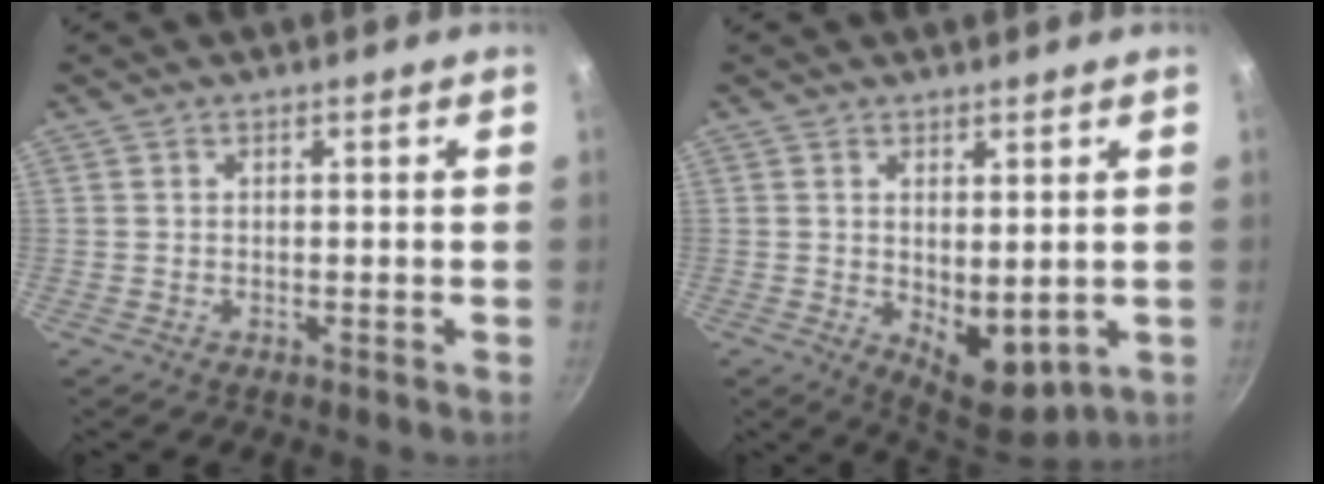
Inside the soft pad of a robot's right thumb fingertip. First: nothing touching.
{"total": 8.0, "force": [0.3, 4.4, 6.7], "torque": [-0.075, -0.024, 0.021]}